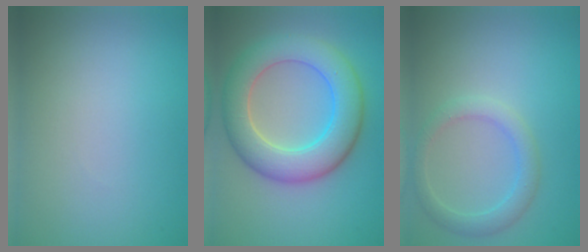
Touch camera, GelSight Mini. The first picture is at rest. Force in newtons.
{"total": 7.6, "press": 7.6, "slide": 0.2}
{"total": 2.5, "press": 2.5, "slide": 0.2}